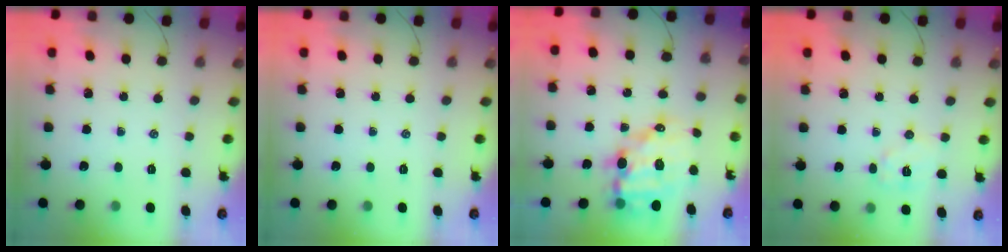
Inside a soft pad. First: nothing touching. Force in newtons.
{"total": 0.0}
{"total": 12.6, "press": 12.2, "slide": 3.1}
{"total": 7.2, "press": 7.2, "slide": 0.8}